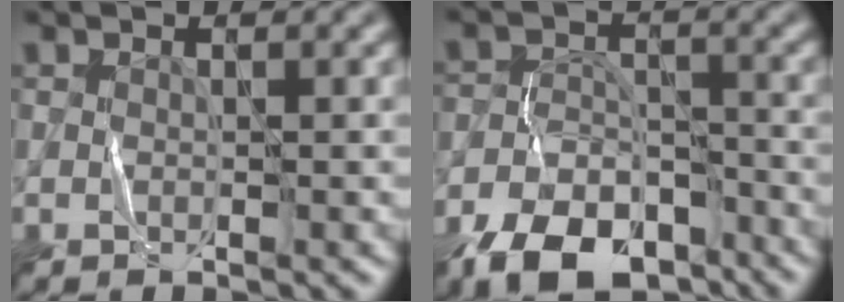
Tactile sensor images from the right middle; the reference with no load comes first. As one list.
[{"total": 9.1, "force": [-7.1, 4.1, 4.0], "torque": [-0.068, -0.006, -0.127]}]